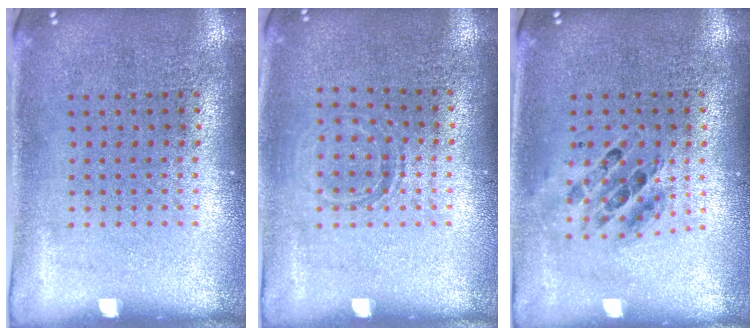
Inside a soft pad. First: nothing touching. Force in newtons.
{"total": 1.0, "press": 0.9, "slide": 0.4}
{"total": 0.8, "press": 0.7, "slide": 0.1}